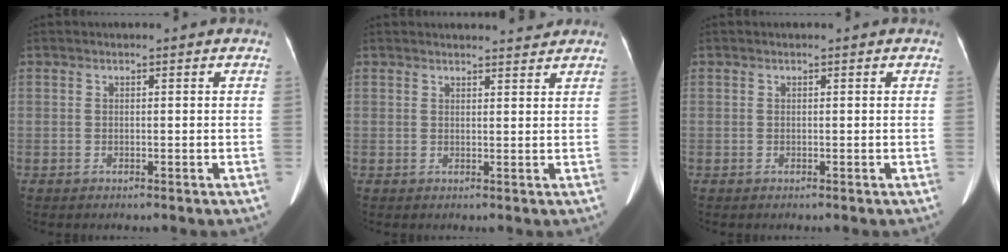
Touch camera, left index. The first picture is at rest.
{"total": 3.2, "force": [3.2, 0.1, 0.4], "torque": [-0.009, 0.003, 0.037]}
{"total": 0.0}